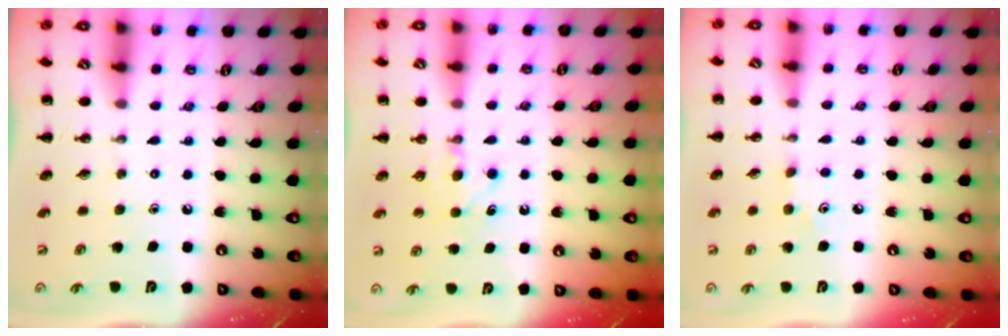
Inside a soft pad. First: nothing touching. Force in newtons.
{"total": 4.4, "press": 4.3, "slide": 1.1}
{"total": 2.6, "press": 2.4, "slide": 0.9}